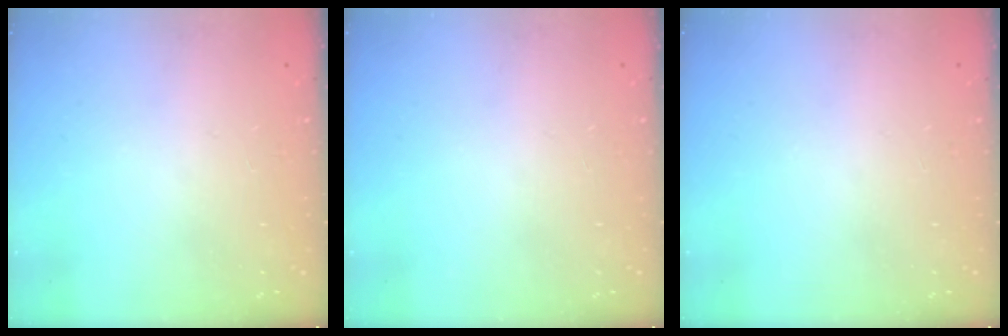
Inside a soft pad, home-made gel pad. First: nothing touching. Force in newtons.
{"total": 0.0}
{"total": 0.0}